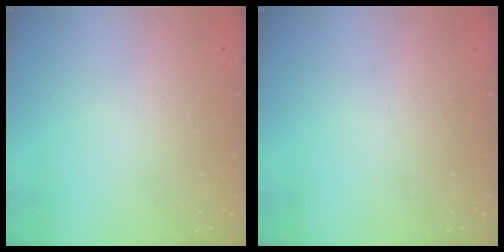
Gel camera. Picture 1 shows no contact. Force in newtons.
{"total": 0.0}